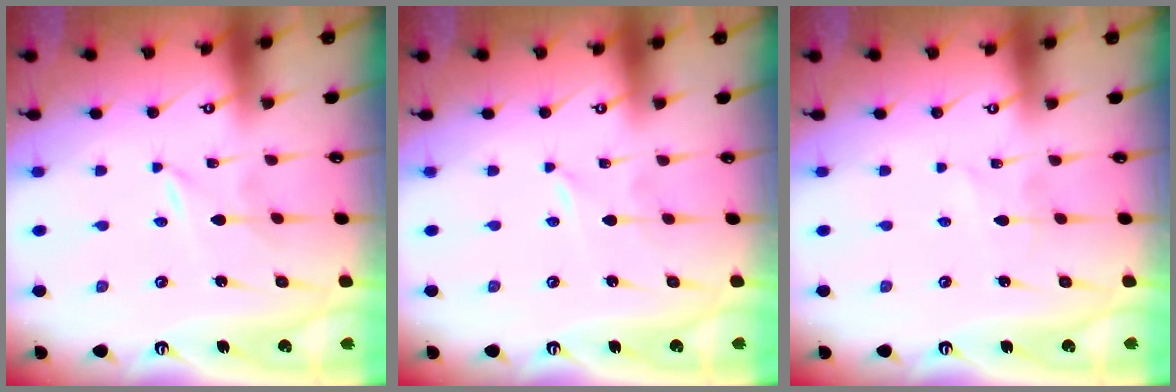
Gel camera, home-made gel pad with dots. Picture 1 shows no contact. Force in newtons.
{"total": 0.0}
{"total": 1.6, "press": 1.6, "slide": 0.1}